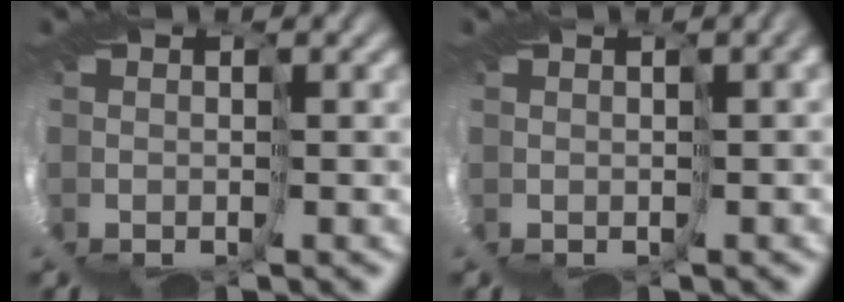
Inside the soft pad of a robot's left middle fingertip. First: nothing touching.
{"total": 1.1, "force": [-0.1, 0.0, 1.1], "torque": [-0.015, 0.005, 0.014]}